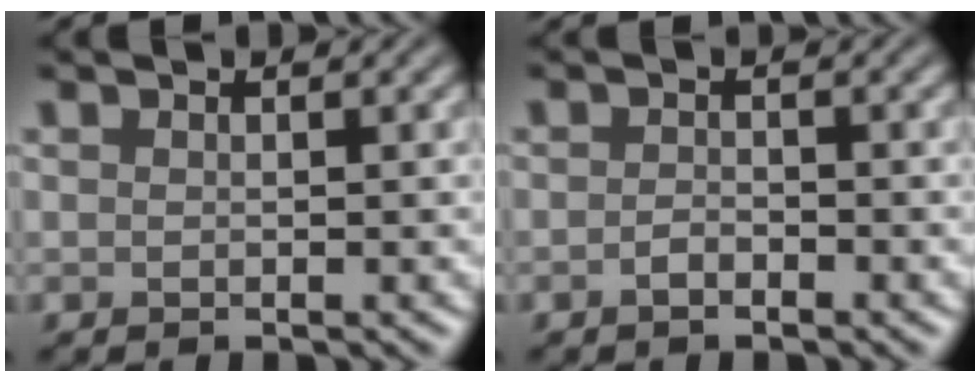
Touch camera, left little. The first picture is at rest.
{"total": 1.0, "force": [-0.6, 0.4, 0.6], "torque": [-0.014, 0.001, -0.013]}